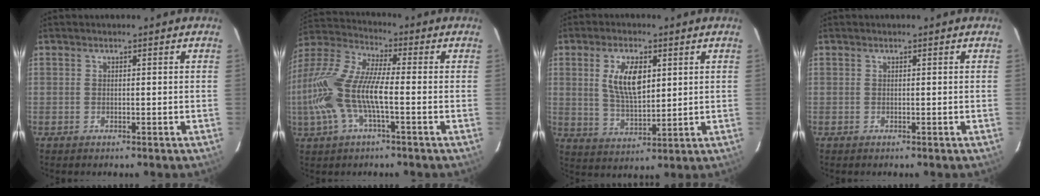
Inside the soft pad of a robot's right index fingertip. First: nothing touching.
{"total": 17.4, "force": [-3.1, 5.3, 16.3], "torque": [-0.331, -0.003, -0.065]}
{"total": 9.1, "force": [2.7, 4.3, 7.6], "torque": [-0.144, 0.003, 0.057]}
{"total": 0.0}